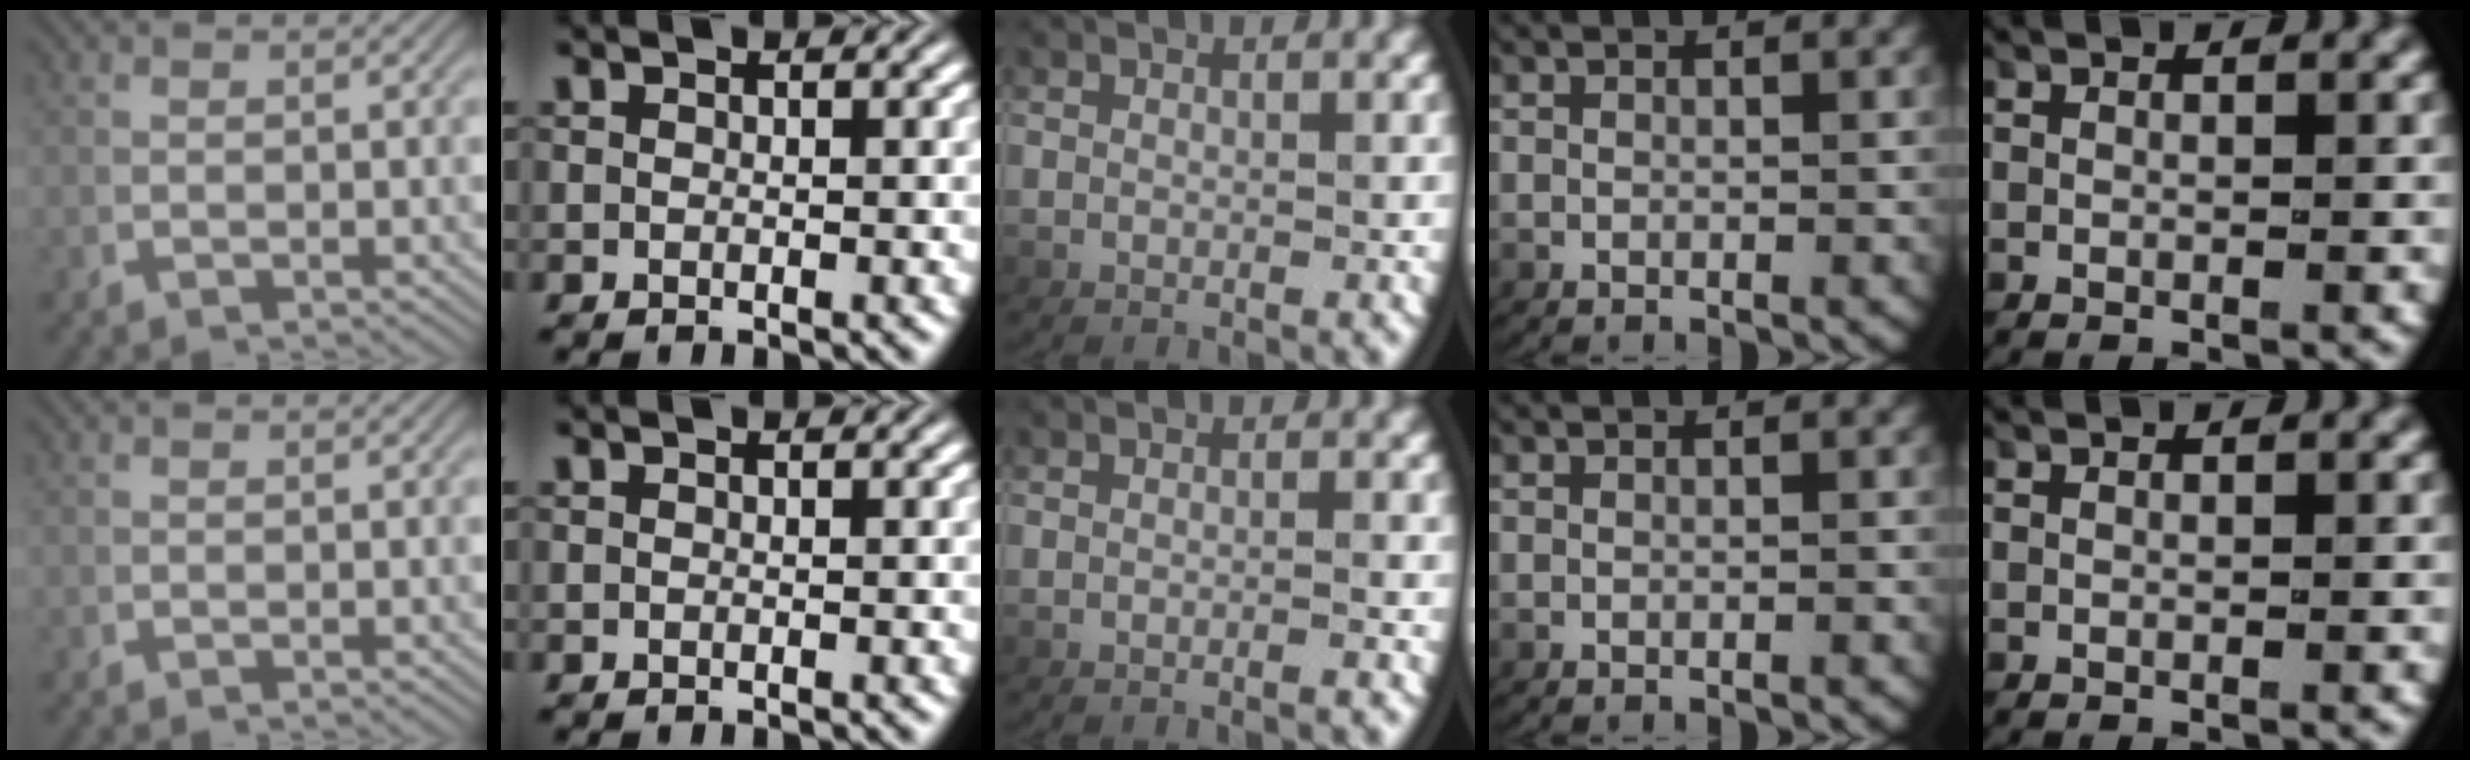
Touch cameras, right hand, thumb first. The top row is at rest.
{"middle": {"total": 0.7, "force": [-0.5, -0.2, 0.4], "torque": [-0.004, 0.007, -0.011]}}